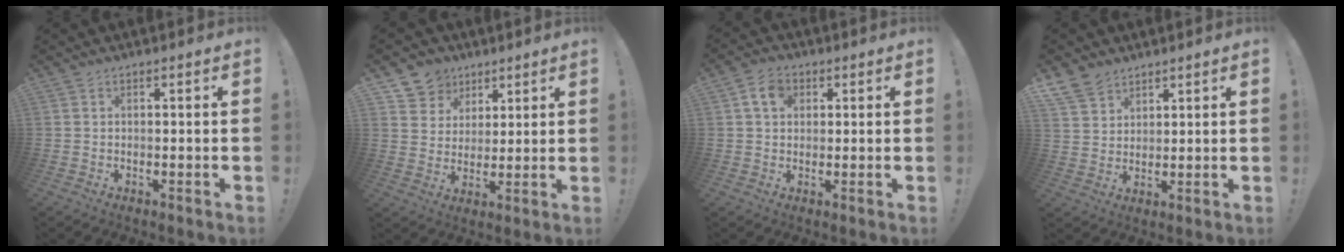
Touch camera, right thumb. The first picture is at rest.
{"total": 8.3, "force": [4.4, 7.0, 1.0], "torque": [-0.013, -0.032, 0.089]}
{"total": 6.4, "force": [2.2, 4.7, 3.7], "torque": [-0.060, 0.008, 0.041]}
{"total": 6.9, "force": [5.3, 4.1, 1.7], "torque": [-0.035, -0.032, 0.106]}